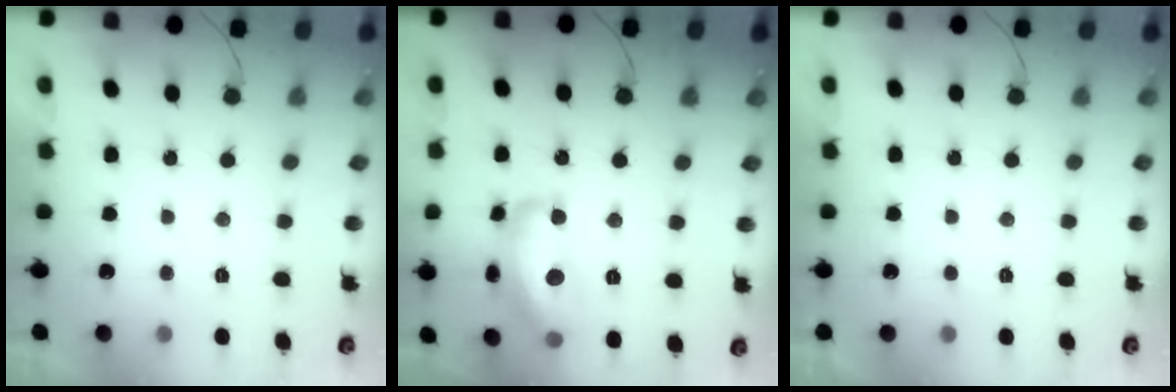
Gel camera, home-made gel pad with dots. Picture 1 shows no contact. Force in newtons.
{"total": 15.9, "press": 15.9, "slide": 0.8}
{"total": 0.0}